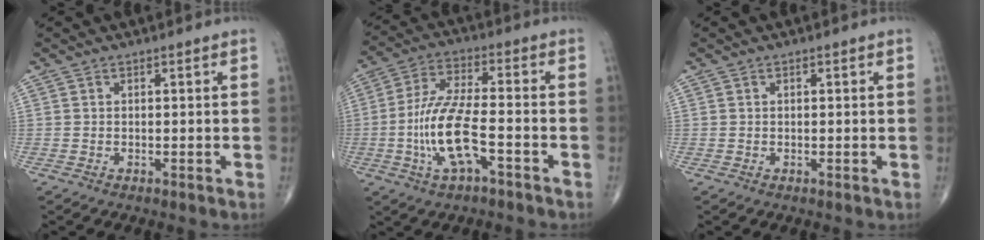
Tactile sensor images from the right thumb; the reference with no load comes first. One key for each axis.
{"total": 12.4, "fx": -3.9, "fy": 4.1, "fz": 11.1, "tx": -0.234, "ty": 0.029, "tz": -0.073}
{"total": 0.5, "fx": 0.2, "fy": 0.2, "fz": 0.4, "tx": -0.008, "ty": 0.000, "tz": 0.003}